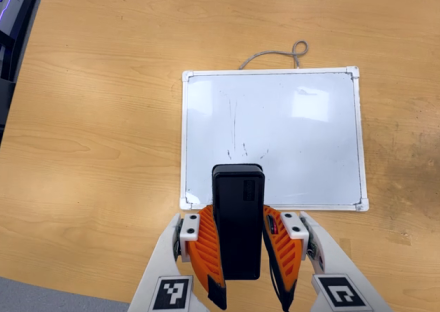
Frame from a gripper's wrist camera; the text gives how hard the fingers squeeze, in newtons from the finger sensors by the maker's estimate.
{"total": 7.3, "left": 5.8, "right": 8.8}